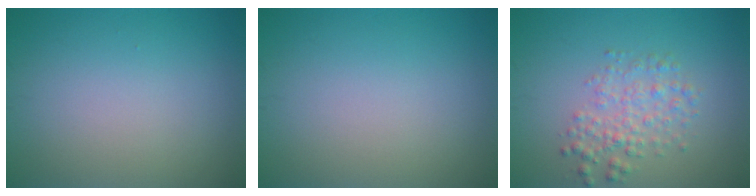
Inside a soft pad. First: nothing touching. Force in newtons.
{"total": 0.0}
{"total": 2.9, "press": 2.9, "slide": 0.1}